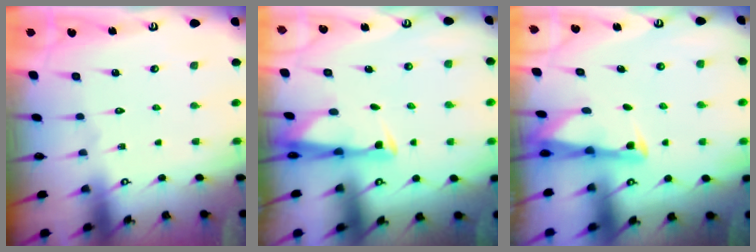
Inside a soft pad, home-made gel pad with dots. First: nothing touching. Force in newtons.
{"total": 2.9, "press": 2.8, "slide": 0.7}
{"total": 2.9, "press": 2.9, "slide": 0.2}